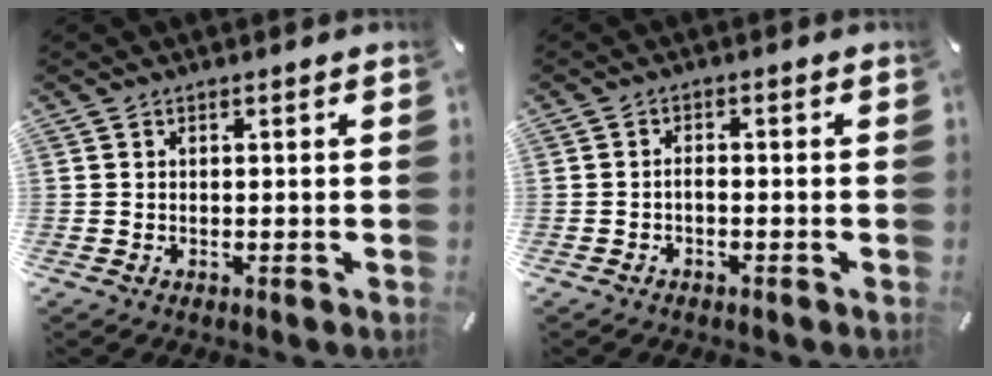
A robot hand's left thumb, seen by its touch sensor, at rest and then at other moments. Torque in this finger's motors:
{"motor_torque": [-0.11, -0.18, 0.17, 0.00, 0.01]}